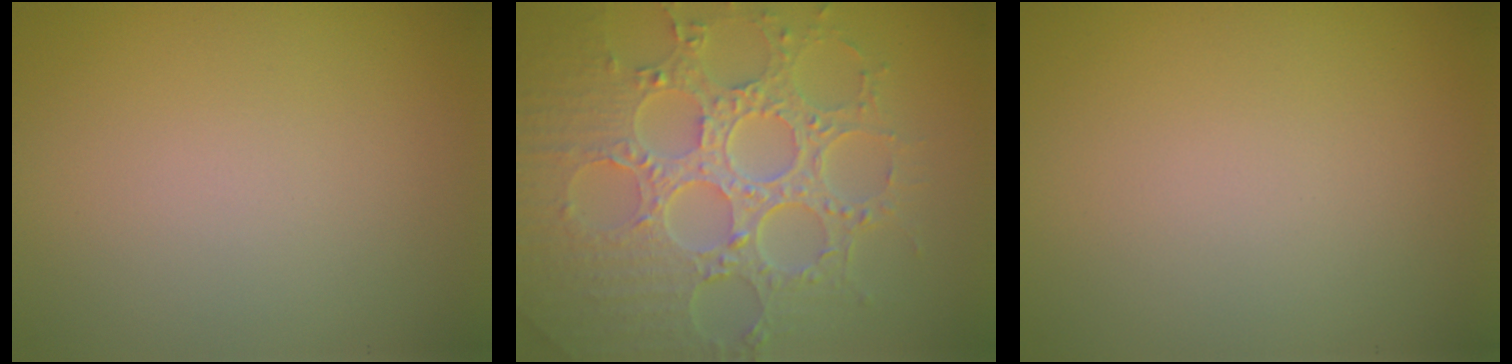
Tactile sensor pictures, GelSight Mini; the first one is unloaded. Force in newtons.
{"total": 8.5, "press": 6.3, "slide": 5.8}
{"total": 0.0}